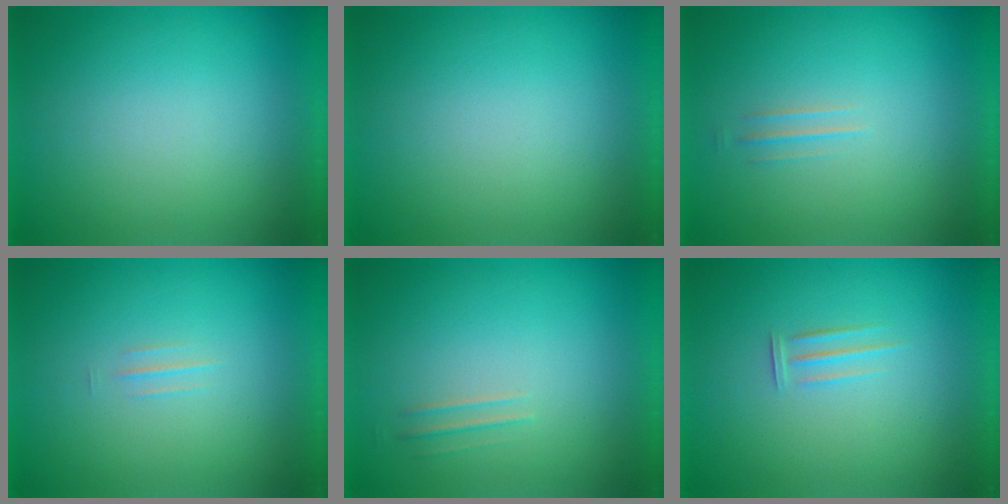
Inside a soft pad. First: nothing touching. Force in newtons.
{"total": 0.0}
{"total": 1.2}
{"total": 1.2}
{"total": 1.8}
{"total": 1.7}